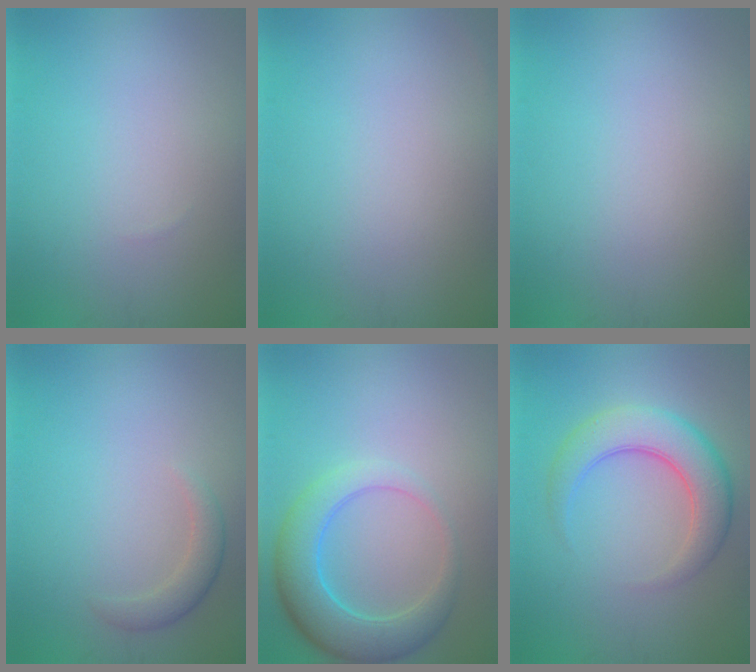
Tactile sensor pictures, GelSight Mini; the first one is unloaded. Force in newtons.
{"total": 0.0}
{"total": 0.0}
{"total": 1.8, "press": 1.8, "slide": 0.3}
{"total": 5.7, "press": 5.7, "slide": 0.2}
{"total": 5.8, "press": 5.8, "slide": 0.4}